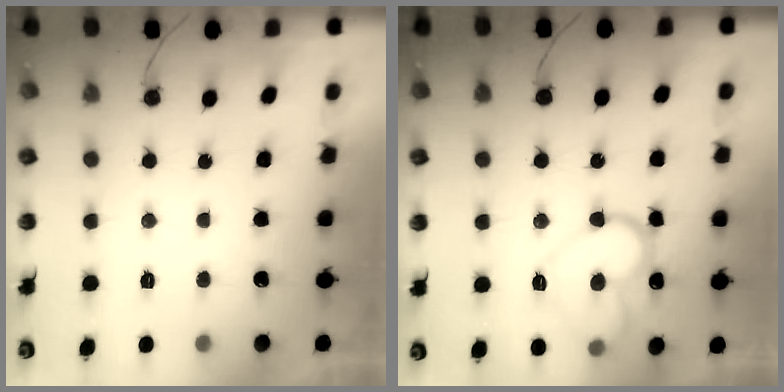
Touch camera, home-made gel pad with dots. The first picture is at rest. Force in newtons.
{"total": 14.1, "press": 14.1, "slide": 1.1}